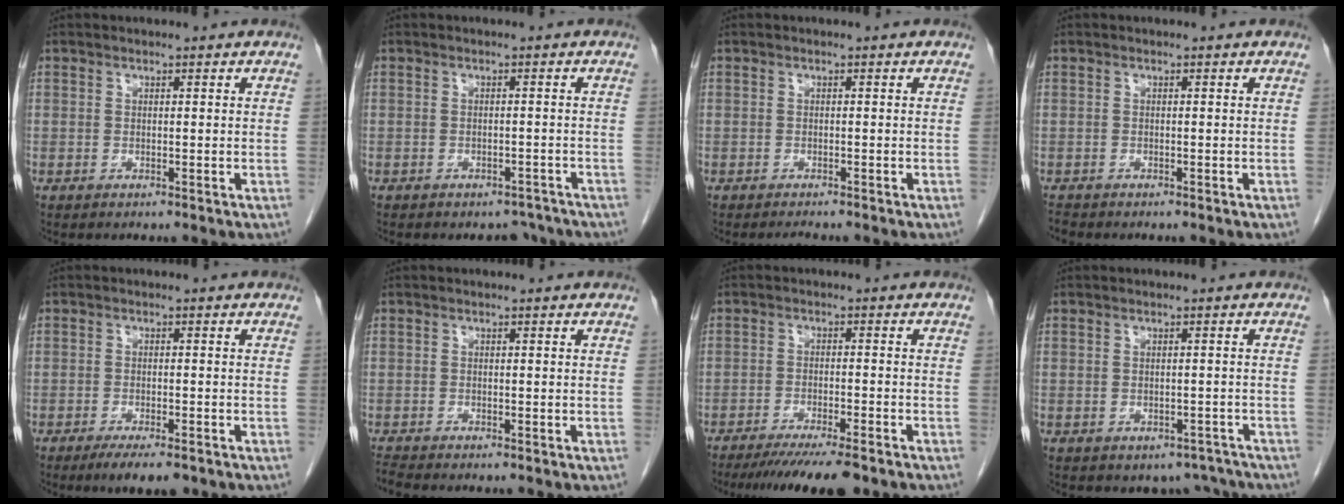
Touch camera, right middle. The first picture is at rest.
{"total": 3.8, "force": [-3.3, 1.8, 0.4], "torque": [0.002, 0.010, -0.040]}
{"total": 1.3, "force": [-1.2, 0.1, 0.3], "torque": [-0.007, -0.004, -0.017]}
{"total": 1.0, "force": [-0.9, 0.1, 0.0], "torque": [-0.007, -0.004, -0.019]}
{"total": 6.3, "force": [-4.5, 1.8, 4.0], "torque": [-0.054, -0.008, -0.066]}
{"total": 1.4, "force": [-1.3, -0.4, 0.0], "torque": [-0.008, -0.008, -0.028]}
{"total": 10.4, "force": [-8.5, 0.7, 6.1], "torque": [-0.080, -0.020, -0.130]}
{"total": 3.9, "force": [-3.2, 2.3, 0.4], "torque": [0.014, 0.013, -0.036]}